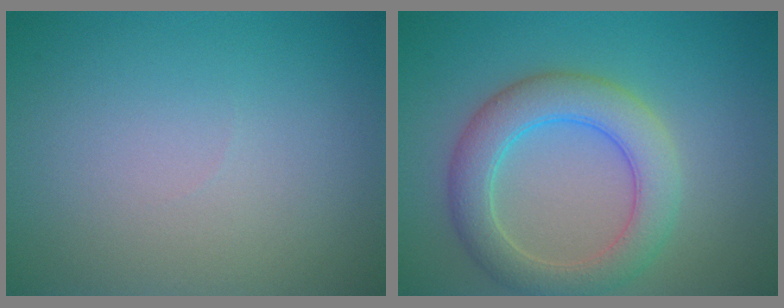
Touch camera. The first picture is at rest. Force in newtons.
{"total": 5.4, "press": 5.4, "slide": 0.3}